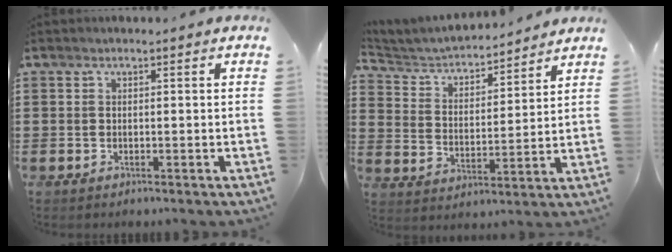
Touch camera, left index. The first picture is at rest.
{"total": 4.1, "force": [4.0, 0.7, 0.6], "torque": [-0.037, -0.031, 0.063]}